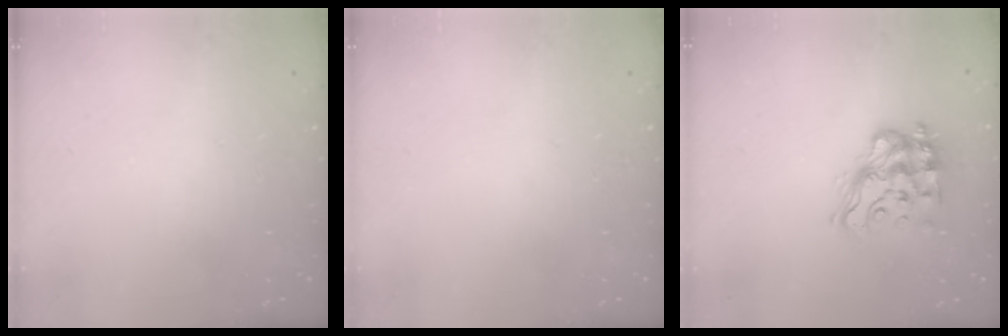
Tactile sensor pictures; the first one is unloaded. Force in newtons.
{"total": 0.0}
{"total": 14.6, "press": 14.5, "slide": 0.9}